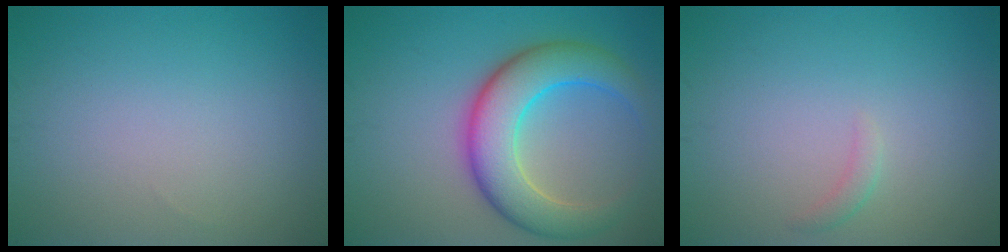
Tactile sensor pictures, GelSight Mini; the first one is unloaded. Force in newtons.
{"total": 7.7, "press": 7.7, "slide": 0.3}
{"total": 0.8, "press": 0.8, "slide": 0.1}